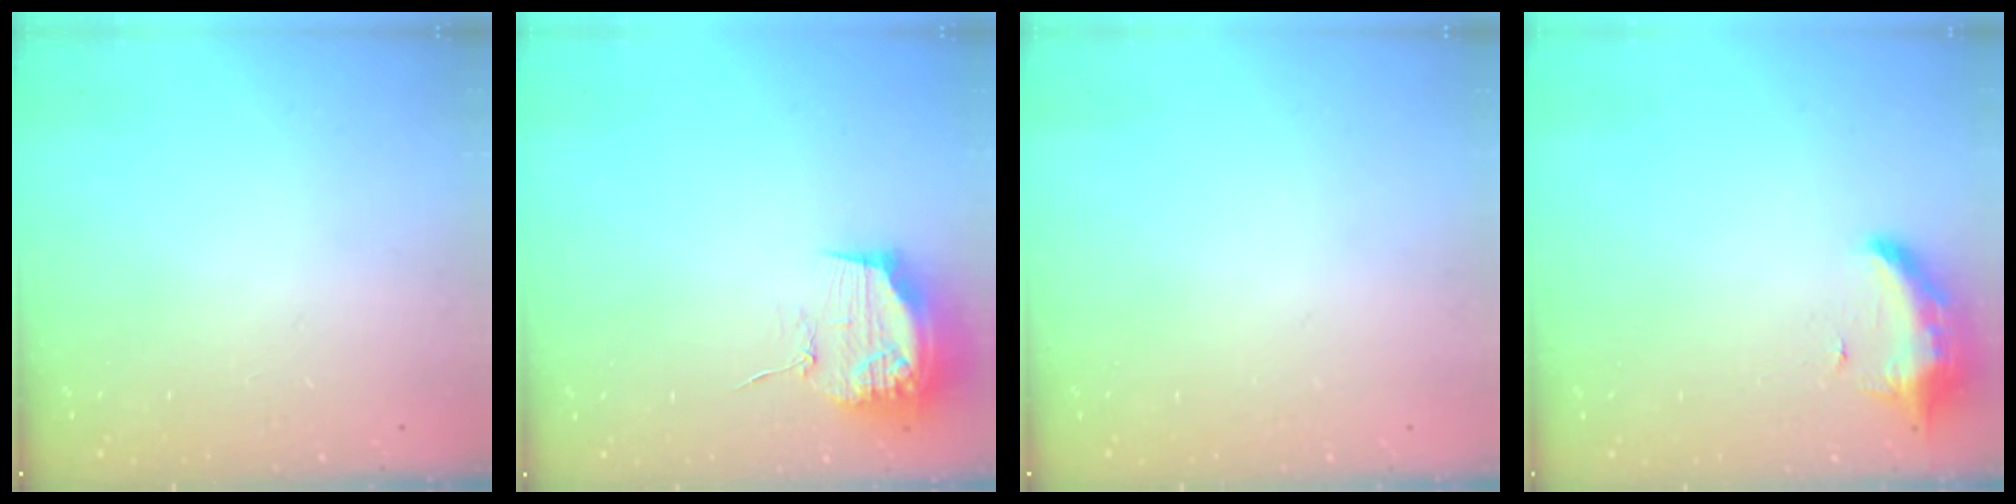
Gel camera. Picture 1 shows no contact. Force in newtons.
{"total": 15.6, "press": 15.6, "slide": 0.1}
{"total": 9.9, "press": 2.5, "slide": 9.6}
{"total": 12.2, "press": 9.7, "slide": 7.4}